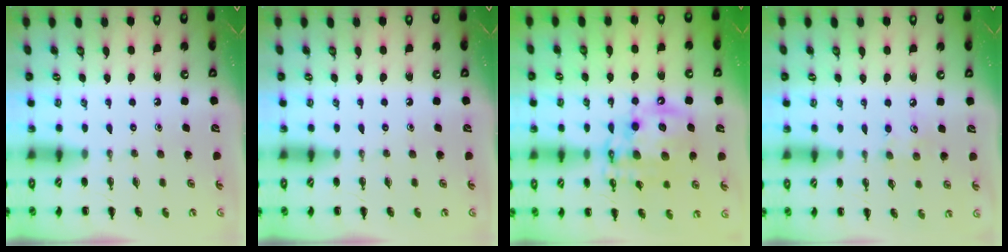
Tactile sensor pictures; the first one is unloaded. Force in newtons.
{"total": 0.0}
{"total": 16.2, "press": 15.8, "slide": 3.4}
{"total": 5.5, "press": 5.3, "slide": 1.3}